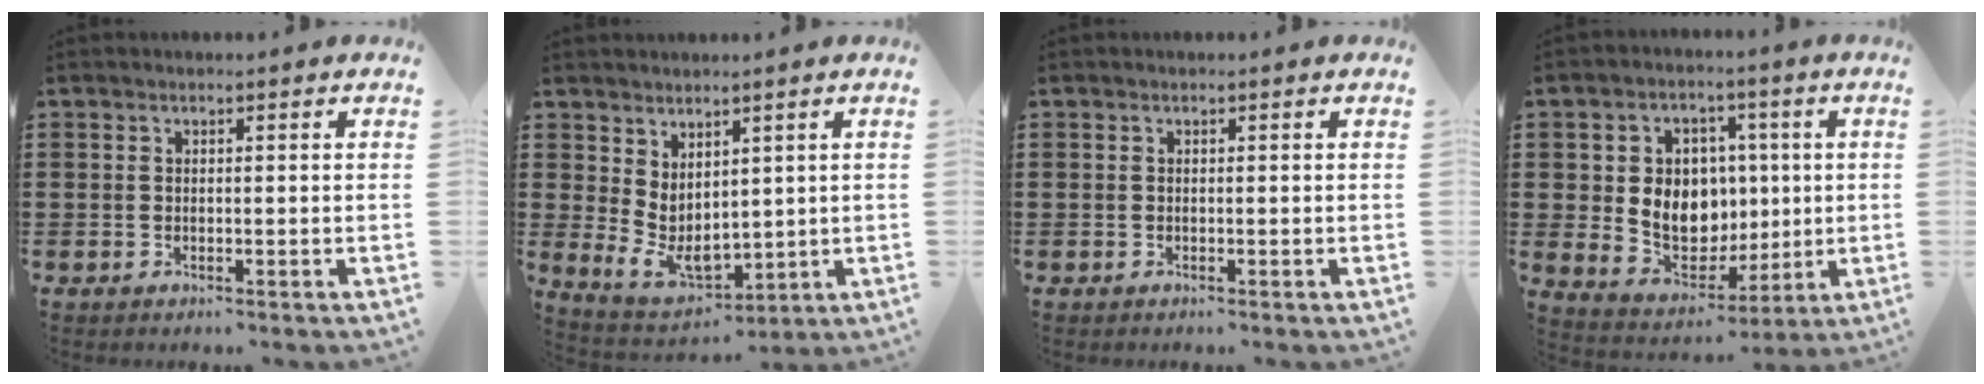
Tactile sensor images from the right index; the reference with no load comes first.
{"total": 5.2, "force": [1.6, 3.5, 3.5], "torque": [-0.093, -0.013, 0.031]}
{"total": 0.0}
{"total": 8.9, "force": [0.8, 7.5, 4.7], "torque": [-0.092, 0.012, 0.020]}